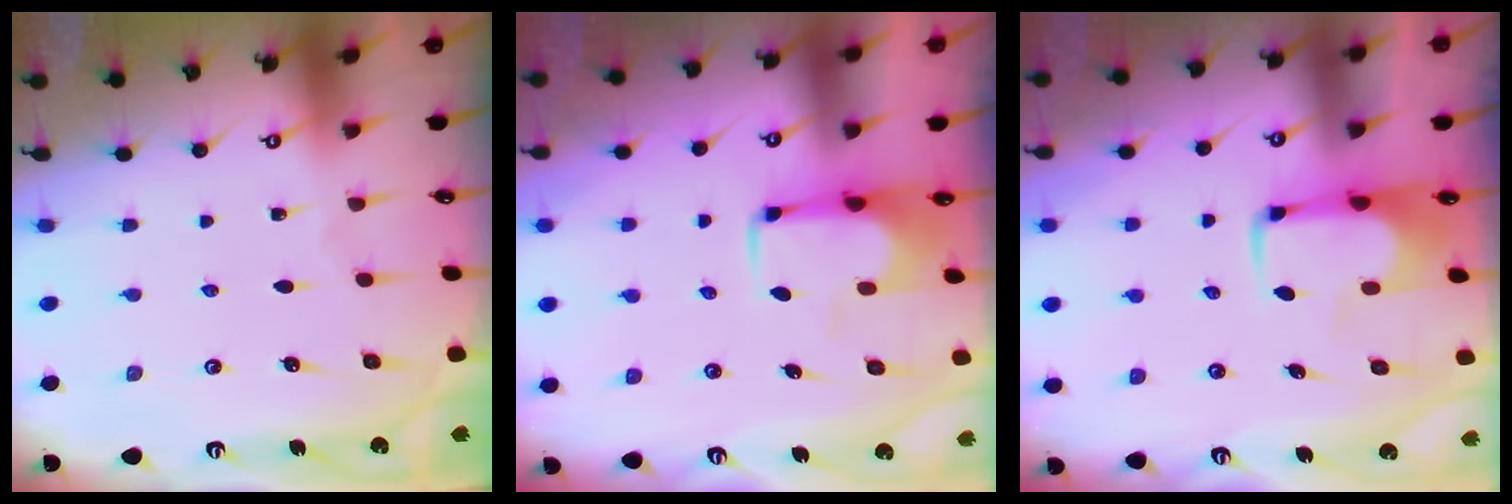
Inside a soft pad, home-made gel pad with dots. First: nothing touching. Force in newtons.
{"total": 1.5, "press": 1.4, "slide": 0.6}
{"total": 1.8, "press": 1.7, "slide": 0.5}